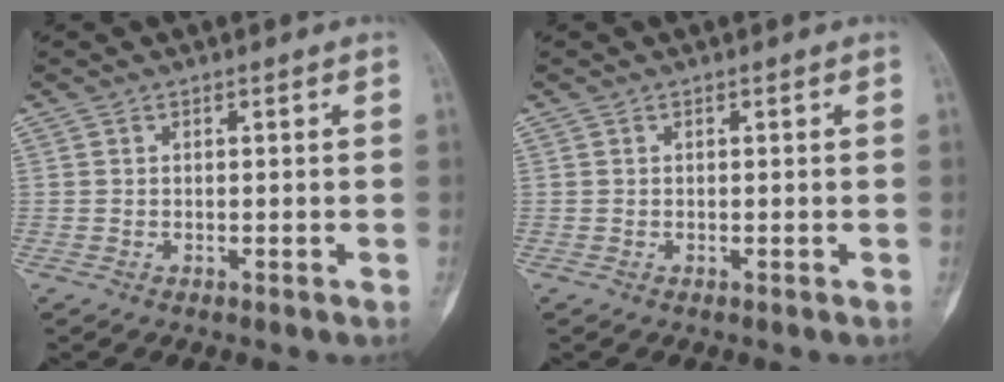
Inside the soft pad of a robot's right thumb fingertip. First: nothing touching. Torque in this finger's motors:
{"motor_torque": [0.14, 0.09, 0.06, -0.06, 0.03]}